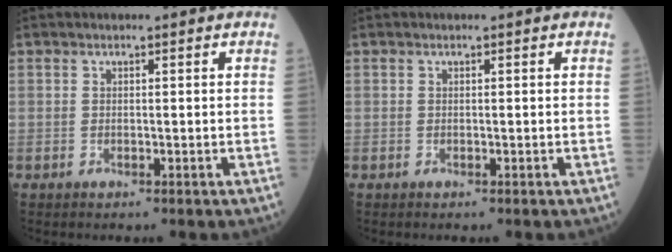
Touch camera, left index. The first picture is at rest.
{"total": 0.0}